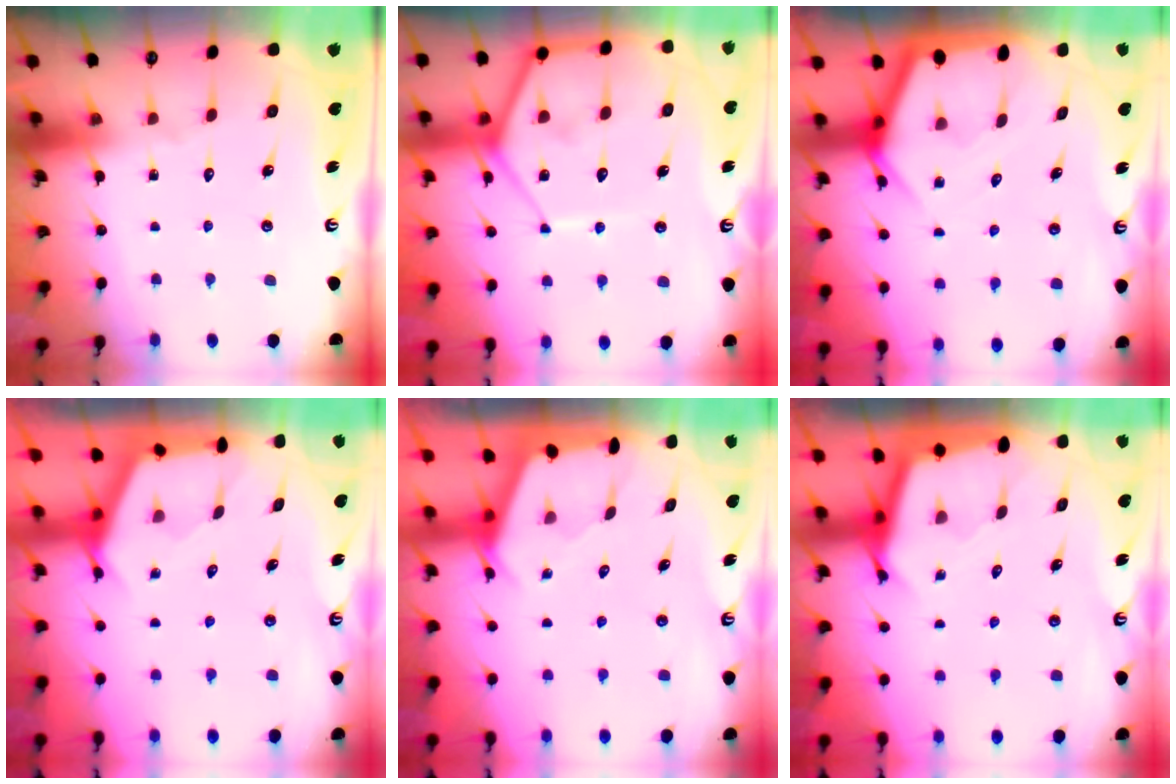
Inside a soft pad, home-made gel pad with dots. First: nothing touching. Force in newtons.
{"total": 12.1, "press": 12.1, "slide": 1.1}
{"total": 6.6, "press": 6.6, "slide": 0.6}
{"total": 2.7, "press": 2.7, "slide": 0.4}
{"total": 2.5, "press": 2.5, "slide": 0.3}
{"total": 2.7, "press": 2.7, "slide": 0.1}